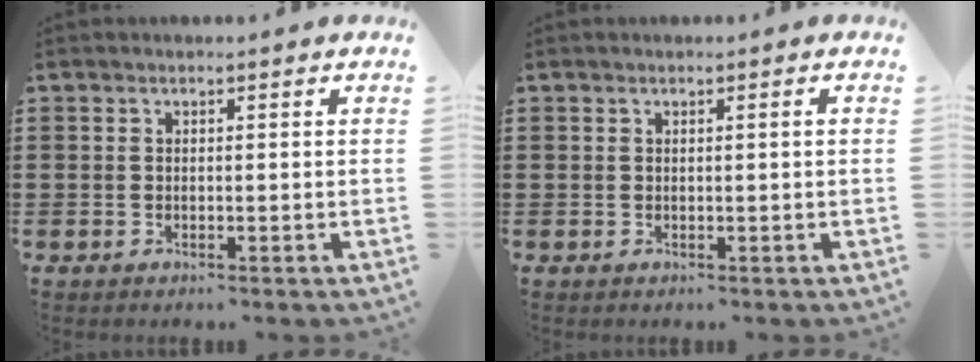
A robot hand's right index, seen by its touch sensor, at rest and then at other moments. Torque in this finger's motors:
{"motor_torque": [0.34, -0.12, 0.00, 0.03]}